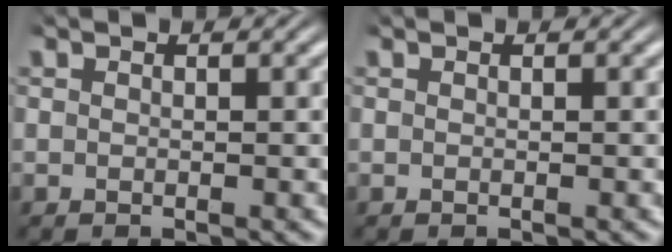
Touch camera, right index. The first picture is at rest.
{"total": 0.0}